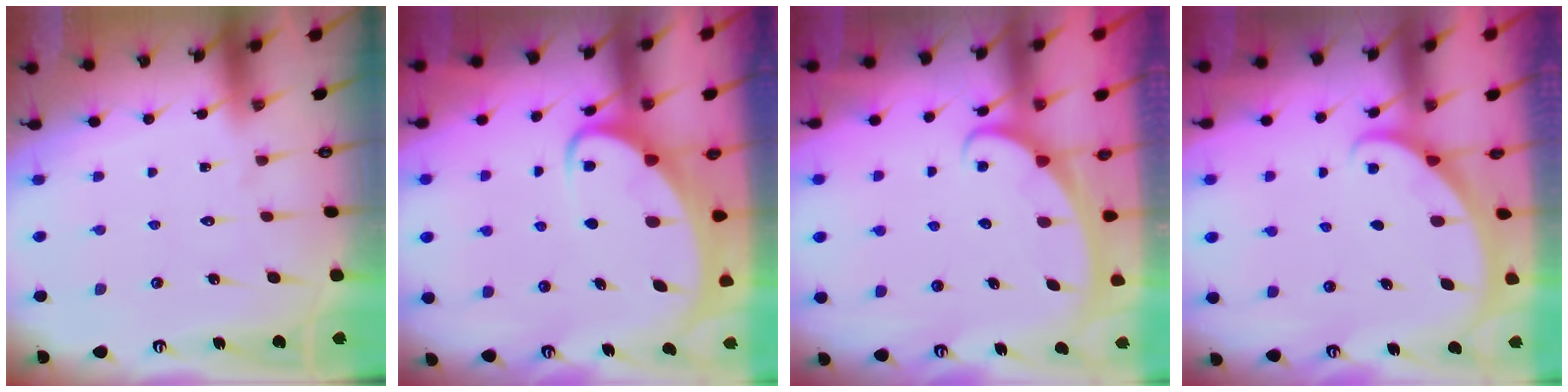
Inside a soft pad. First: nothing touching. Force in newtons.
{"total": 5.8, "press": 5.8, "slide": 0.6}
{"total": 2.6, "press": 2.6, "slide": 0.3}
{"total": 1.3, "press": 1.3, "slide": 0.0}